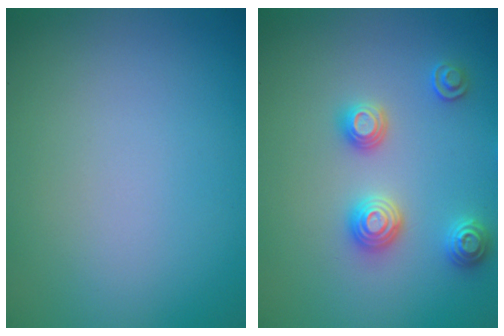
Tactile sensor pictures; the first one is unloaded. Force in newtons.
{"total": 2.9, "press": 2.9, "slide": 0.2}